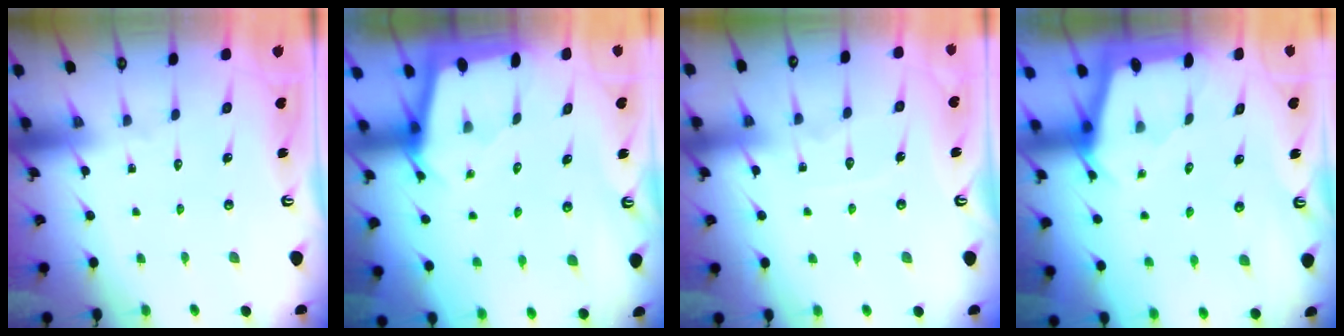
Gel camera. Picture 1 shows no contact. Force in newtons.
{"total": 2.1, "press": 2.1, "slide": 0.3}
{"total": 6.3, "press": 6.3, "slide": 0.5}
{"total": 2.3, "press": 2.3, "slide": 0.3}